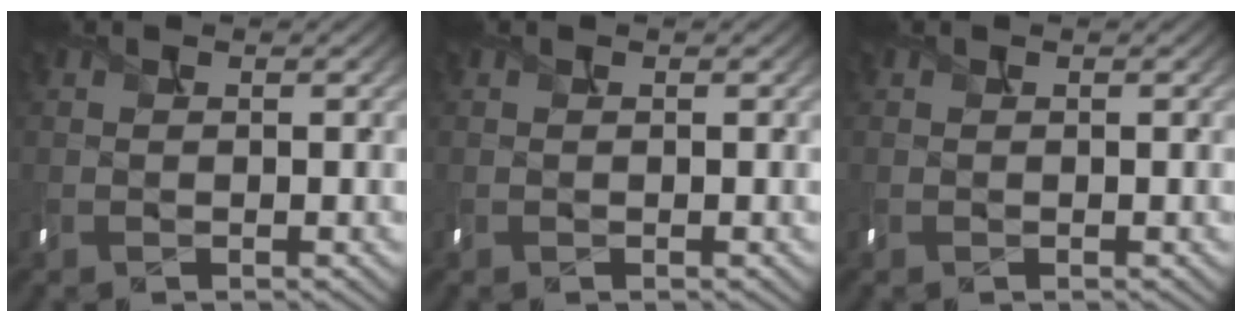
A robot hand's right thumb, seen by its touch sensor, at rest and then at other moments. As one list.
[{"total": 0.0}, {"total": 0.0}]